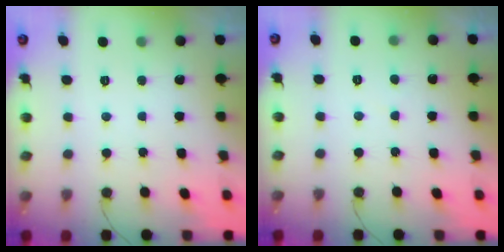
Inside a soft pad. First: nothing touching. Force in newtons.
{"total": 1.3, "press": 1.3, "slide": 0.4}